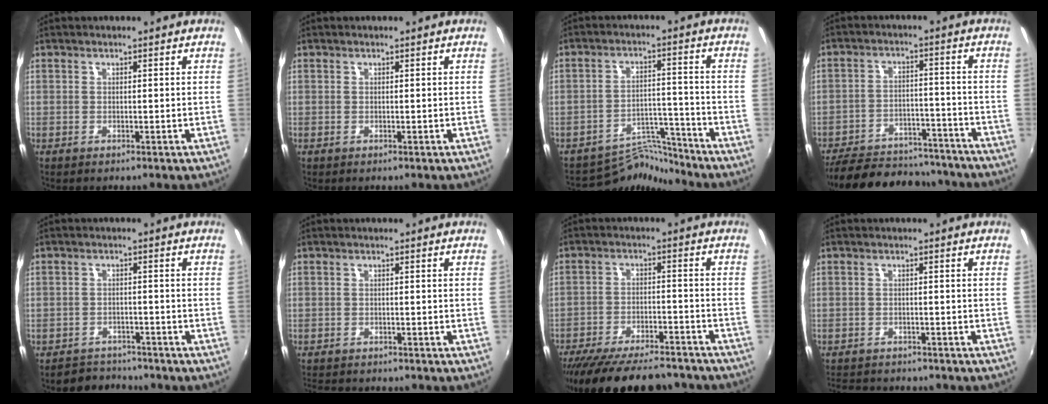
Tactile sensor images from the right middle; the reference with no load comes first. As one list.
[{"total": 0.0}, {"total": 7.3, "force": [-7.2, 0.6, -0.9], "torque": [0.001, 0.024, -0.123]}, {"total": 22.1, "force": [-18.9, 8.0, 8.1], "torque": [-0.173, 0.018, -0.250]}, {"total": 5.1, "force": [-4.6, 2.1, 0.0], "torque": [-0.015, 0.012, -0.074]}, {"total": 5.8, "force": [-5.4, 1.3, 1.8], "torque": [-0.051, -0.017, -0.086]}, {"total": 21.1, "force": [-18.2, 5.7, 9.0], "torque": [-0.178, -0.019, -0.257]}, {"total": 8.0, "force": [-7.3, 2.4, 2.4], "torque": [-0.065, -0.010, -0.110]}]